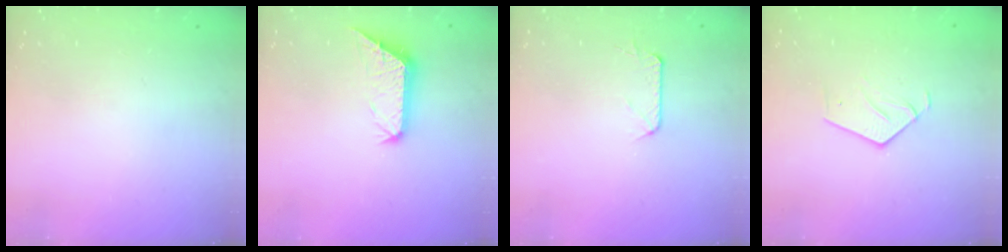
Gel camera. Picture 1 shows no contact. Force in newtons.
{"total": 10.9, "press": 10.9, "slide": 0.3}
{"total": 6.6, "press": 6.6, "slide": 0.8}
{"total": 3.6, "press": 3.6, "slide": 0.3}